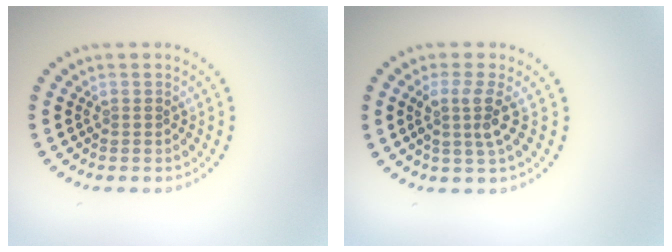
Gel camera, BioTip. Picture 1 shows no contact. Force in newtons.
{"total": 2.5, "press": 1.9, "slide": 1.6}